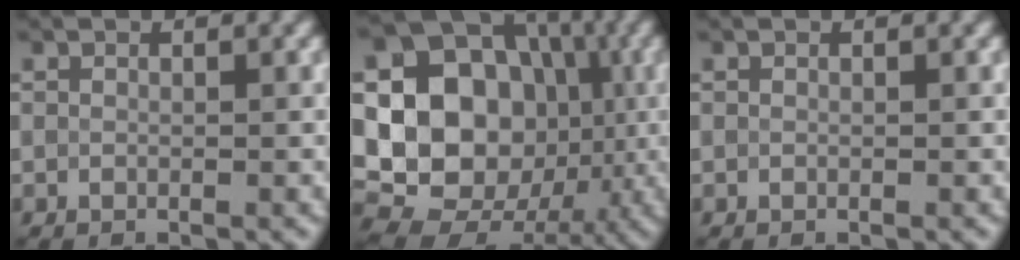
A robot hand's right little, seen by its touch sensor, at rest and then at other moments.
{"total": 16.2, "force": [-0.5, 13.3, 9.2], "torque": [-0.148, 0.001, -0.026]}
{"total": 0.0}